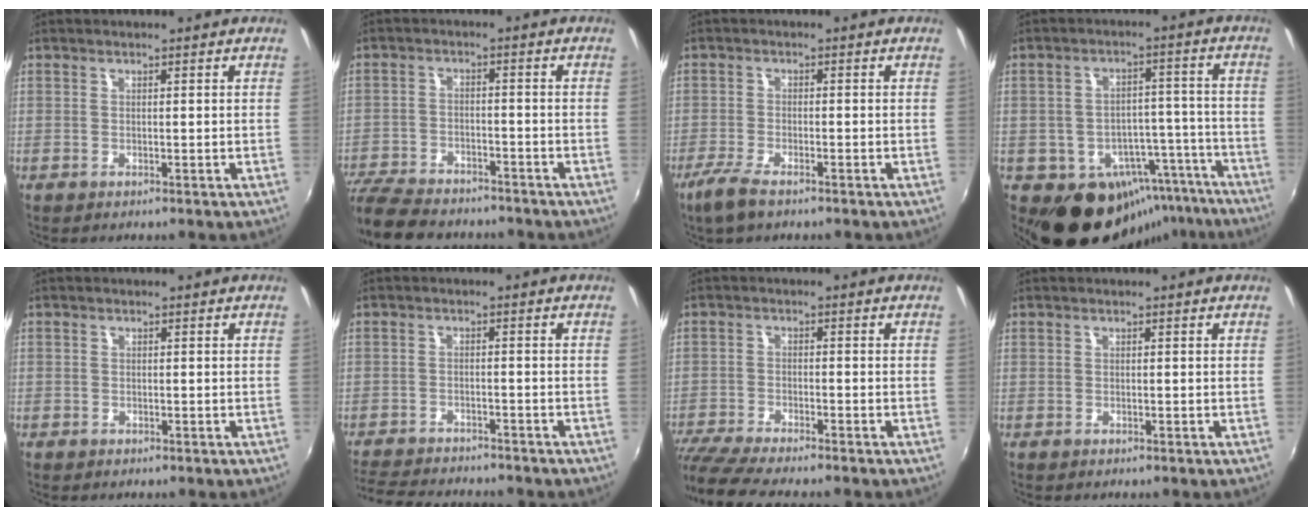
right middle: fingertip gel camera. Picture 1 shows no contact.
{"total": 15.0, "force": [-12.6, 5.2, 6.3], "torque": [-0.160, -0.024, -0.209]}
{"total": 5.2, "force": [-3.8, 1.2, 3.4], "torque": [-0.089, -0.015, -0.075]}
{"total": 15.9, "force": [-11.5, 10.0, 4.8], "torque": [-0.079, 0.044, -0.129]}
{"total": 1.4, "force": [-0.7, 1.2, 0.0], "torque": [-0.004, 0.006, -0.009]}
{"total": 12.1, "force": [-10.9, 2.9, 4.4], "torque": [-0.111, -0.015, -0.172]}
{"total": 10.1, "force": [-9.0, 0.6, 4.5], "torque": [-0.116, -0.035, -0.162]}
{"total": 0.0}